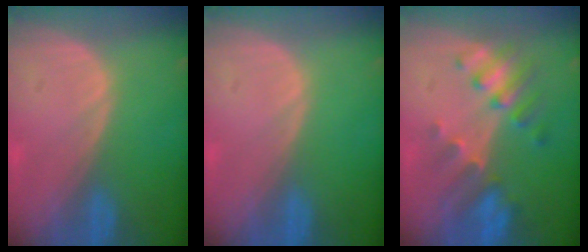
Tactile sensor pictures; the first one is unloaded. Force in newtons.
{"total": 0.0}
{"total": 7.7, "press": 6.9, "slide": 3.3}